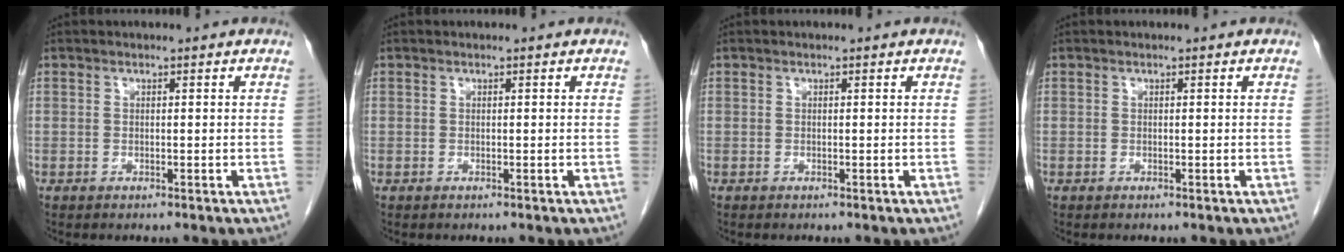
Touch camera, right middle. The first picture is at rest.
{"total": 0.0}
{"total": 0.0}
{"total": 0.0}